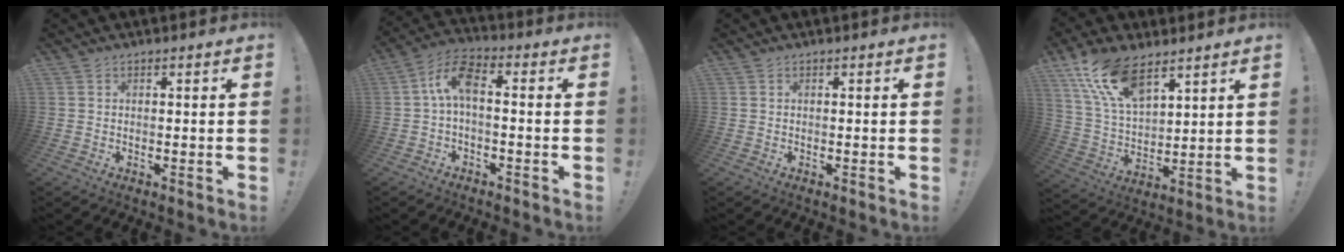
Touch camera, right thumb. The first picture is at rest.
{"total": 8.2, "force": [0.3, 3.5, 7.4], "torque": [-0.146, 0.008, 0.008]}
{"total": 0.0}
{"total": 15.7, "force": [10.5, 6.8, 9.5], "torque": [-0.193, -0.057, 0.196]}